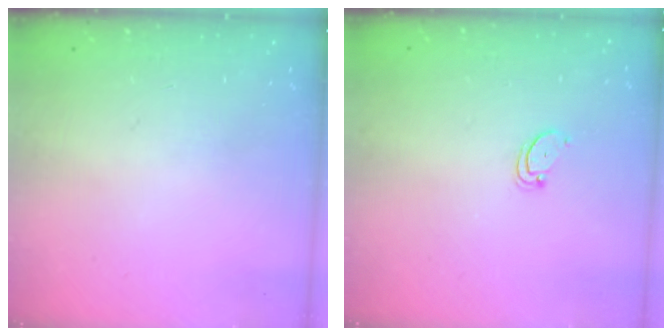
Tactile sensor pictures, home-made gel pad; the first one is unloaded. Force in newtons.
{"total": 2.7, "press": 2.7, "slide": 0.2}